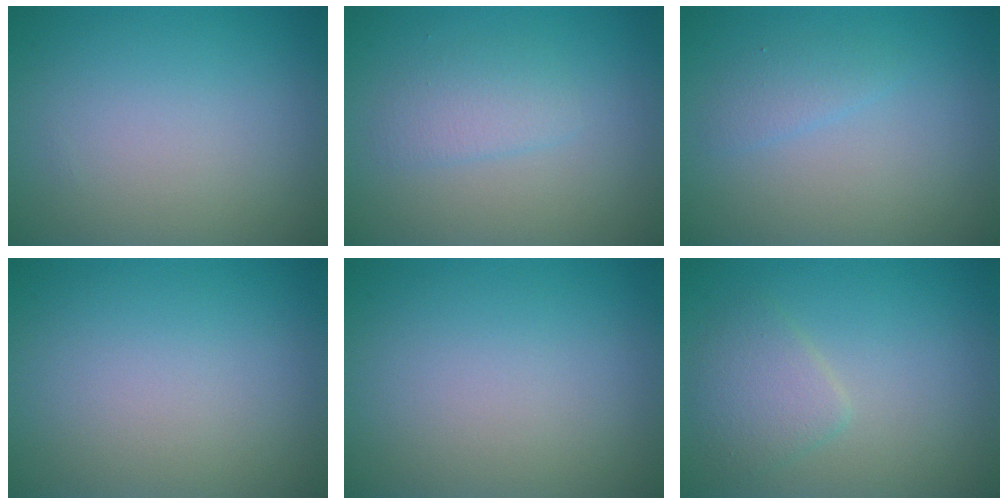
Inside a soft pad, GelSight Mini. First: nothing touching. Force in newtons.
{"total": 2.0, "press": 2.0, "slide": 0.1}
{"total": 1.2, "press": 1.2, "slide": 0.1}
{"total": 0.0}
{"total": 0.0}
{"total": 2.6, "press": 2.6, "slide": 0.1}